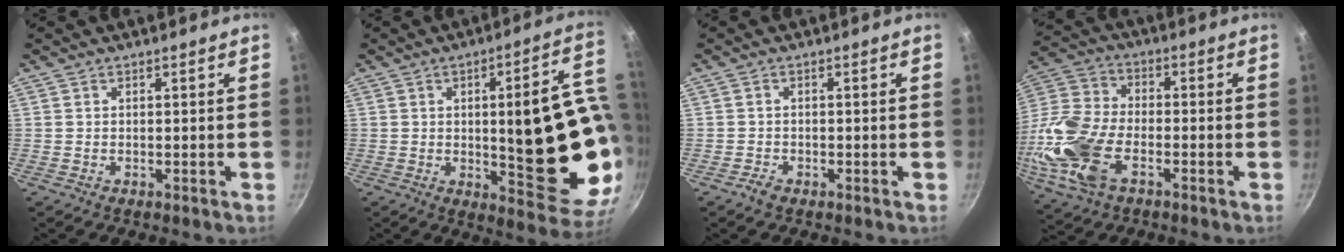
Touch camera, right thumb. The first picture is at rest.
{"total": 23.0, "force": [-0.7, 7.0, 21.9], "torque": [-0.257, -0.012, 0.004]}
{"total": 1.7, "force": [-1.2, 1.0, 0.7], "torque": [-0.014, 0.011, -0.024]}
{"total": 17.4, "force": [-5.6, 9.9, 13.1], "torque": [-0.283, 0.020, -0.123]}